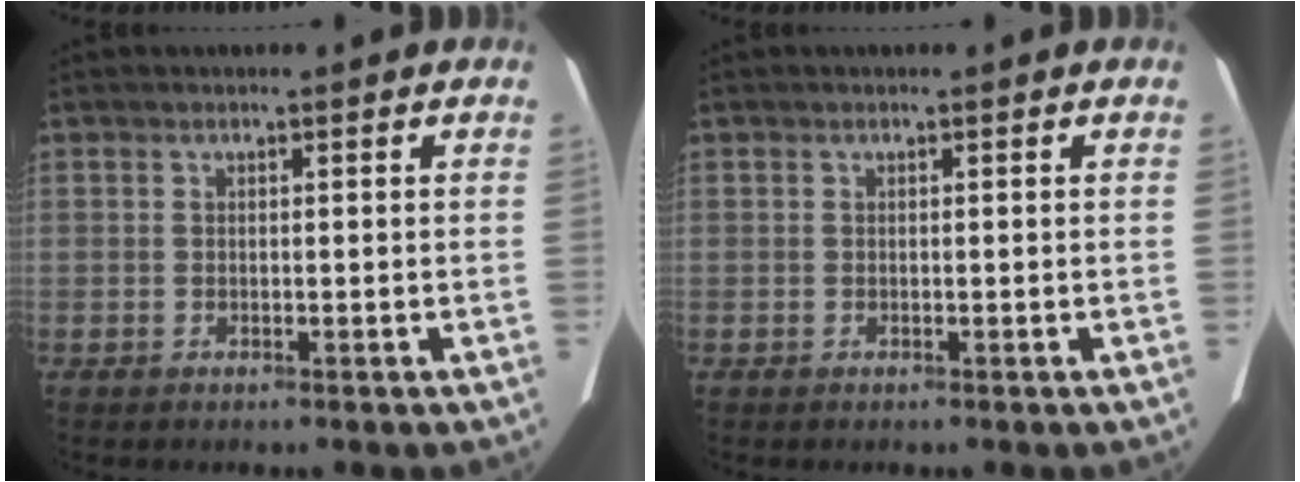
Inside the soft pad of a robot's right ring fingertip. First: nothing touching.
{"total": 0.0}